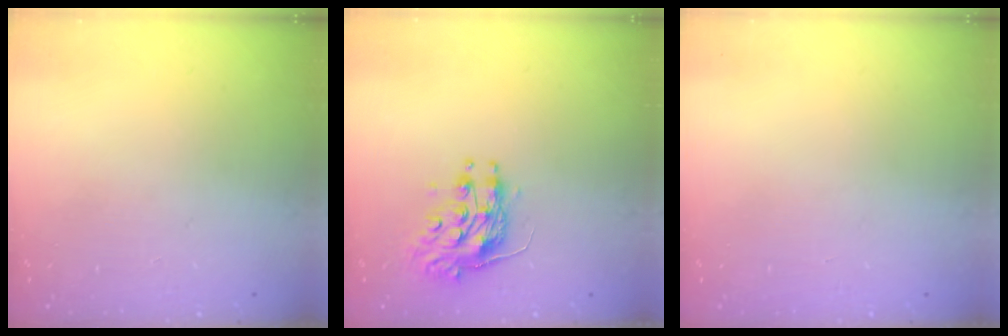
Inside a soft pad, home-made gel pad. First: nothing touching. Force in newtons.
{"total": 10.0, "press": 10.0, "slide": 0.0}
{"total": 0.0}